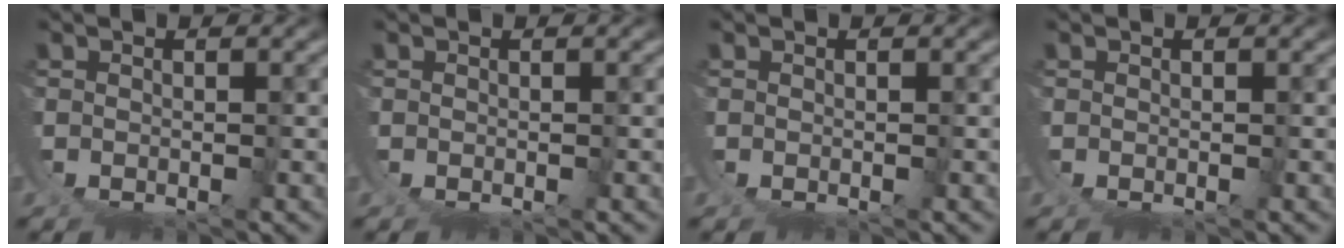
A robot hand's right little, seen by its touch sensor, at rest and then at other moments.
{"total": 0.0}
{"total": 0.0}
{"total": 0.0}